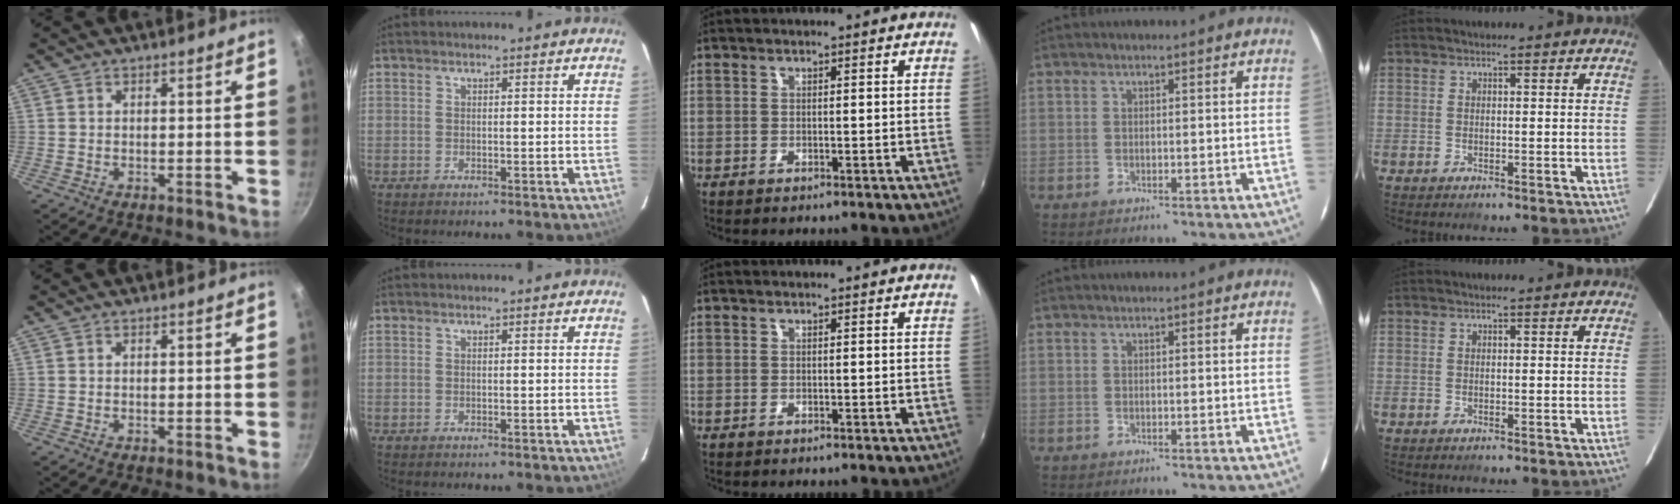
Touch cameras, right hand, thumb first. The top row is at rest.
{}